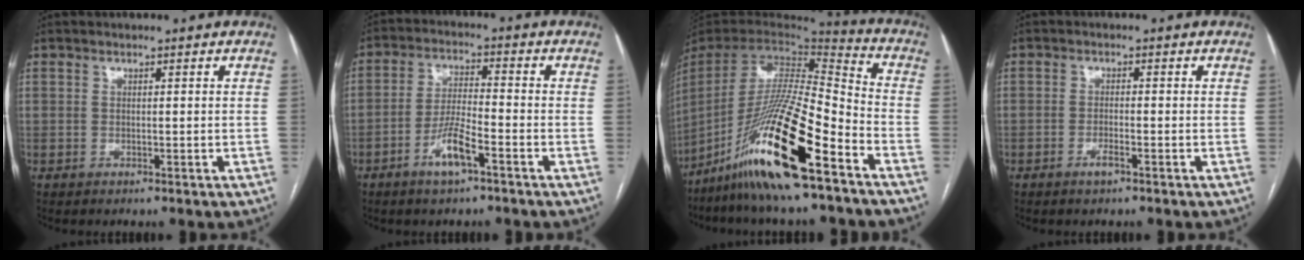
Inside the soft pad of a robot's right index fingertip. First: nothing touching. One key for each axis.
{"total": 6.6, "fx": -3.7, "fy": 1.0, "fz": 5.4, "tx": -0.111, "ty": 0.000, "tz": -0.069}
{"total": 21.0, "fx": -13.6, "fy": 0.9, "fz": 16.0, "tx": -0.331, "ty": -0.021, "tz": -0.255}
{"total": 1.9, "fx": -1.2, "fy": 0.2, "fz": 1.5, "tx": -0.027, "ty": 0.000, "tz": -0.023}